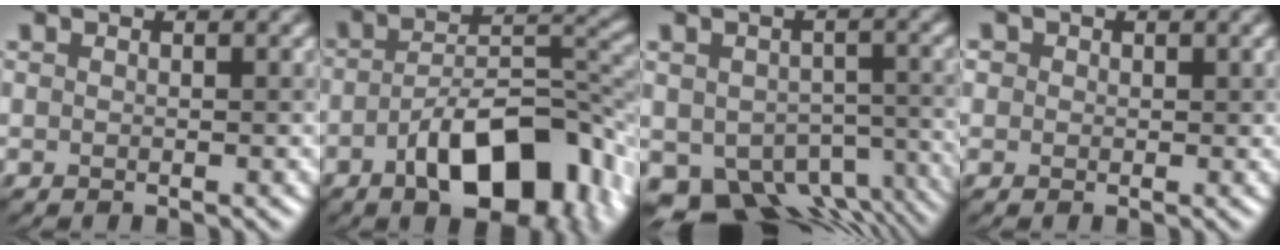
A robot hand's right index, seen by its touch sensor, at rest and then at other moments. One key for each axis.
{"total": 10.5, "fx": -4.6, "fy": 4.4, "fz": 8.3, "tx": -0.126, "ty": 0.012, "tz": -0.080}
{"total": 11.0, "fx": -6.7, "fy": 6.7, "fz": 5.5, "tx": -0.090, "ty": -0.044, "tz": -0.069}
{"total": 1.4, "fx": 0.5, "fy": 1.2, "fz": 0.4, "tx": -0.004, "ty": 0.007, "tz": -0.005}